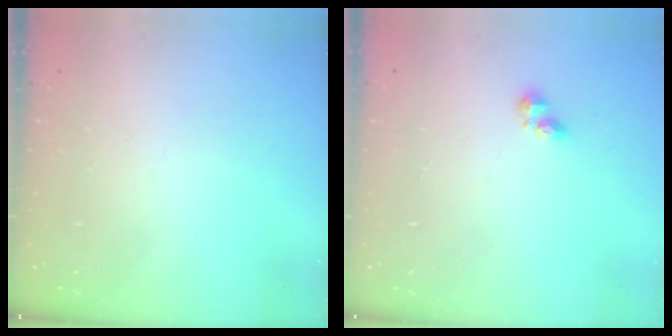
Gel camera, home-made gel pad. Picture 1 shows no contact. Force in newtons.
{"total": 3.4, "press": 3.4, "slide": 0.5}